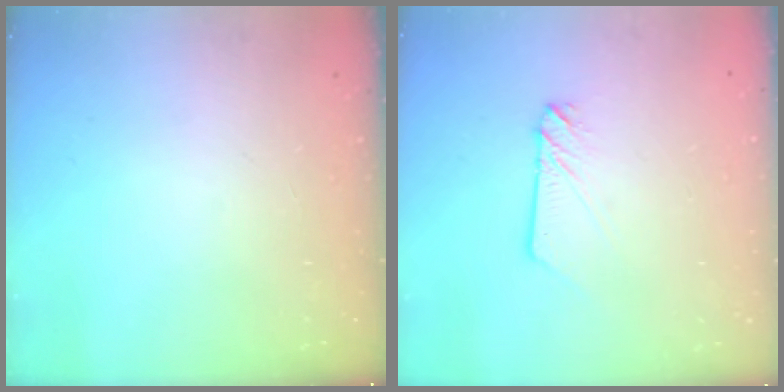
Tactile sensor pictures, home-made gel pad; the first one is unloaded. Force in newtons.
{"total": 3.0, "press": 3.0, "slide": 0.2}